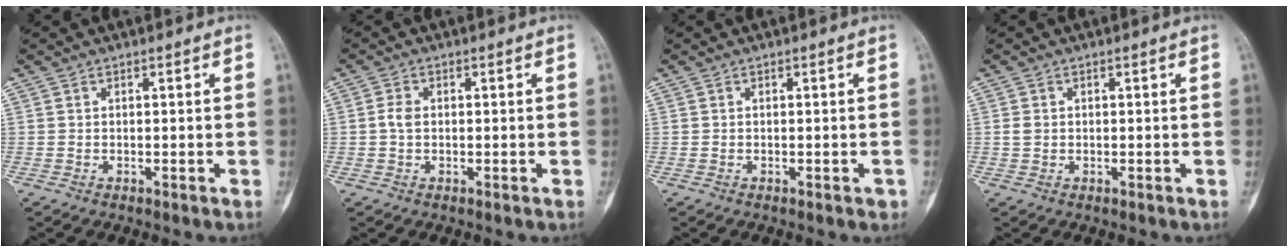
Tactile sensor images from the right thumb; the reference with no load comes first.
{"total": 2.1, "force": [0.0, 1.4, 1.5], "torque": [-0.032, 0.002, -0.004]}
{"total": 0.8, "force": [-0.4, 0.4, 0.6], "torque": [-0.004, 0.000, -0.003]}
{"total": 1.2, "force": [0.1, 1.0, 0.7], "torque": [-0.012, 0.003, 0.003]}